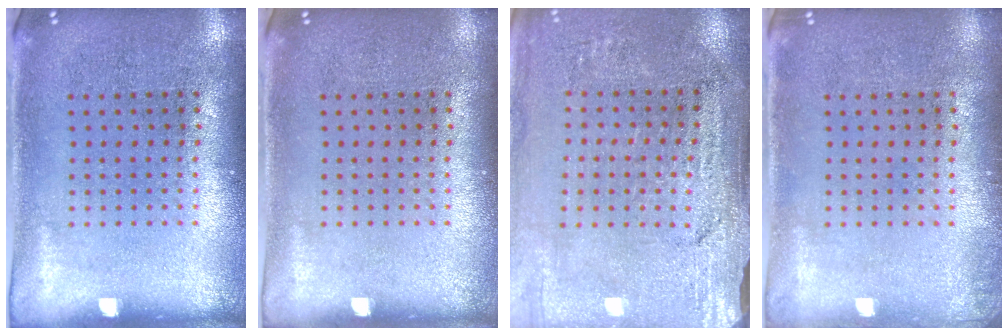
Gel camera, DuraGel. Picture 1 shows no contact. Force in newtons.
{"total": 0.0}
{"total": 3.1, "press": 3.1, "slide": 0.1}
{"total": 0.6, "press": 0.6, "slide": 0.2}